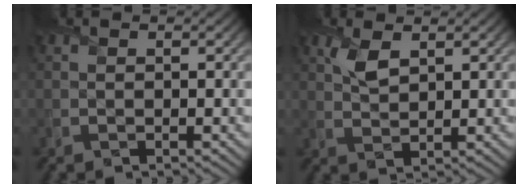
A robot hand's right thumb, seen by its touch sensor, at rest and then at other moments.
{"total": 3.1, "force": [1.8, 1.3, 2.1], "torque": [-0.055, 0.002, 0.036]}